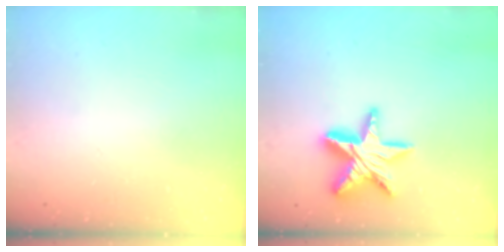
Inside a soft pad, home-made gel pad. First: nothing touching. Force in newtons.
{"total": 16.1, "press": 16.0, "slide": 1.3}